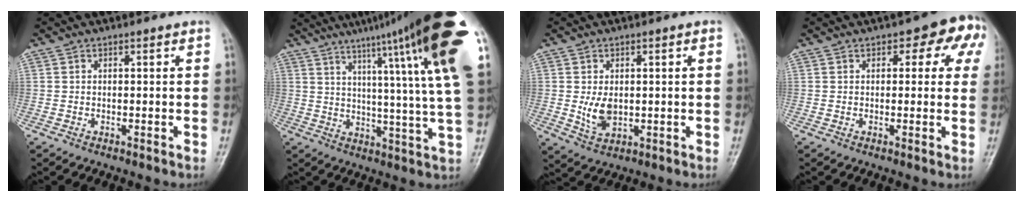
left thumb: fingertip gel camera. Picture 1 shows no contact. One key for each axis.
{"total": 26.2, "fx": 15.5, "fy": 1.6, "fz": 21.0, "tx": -0.270, "ty": -0.055, "tz": 0.209}
{"total": 5.3, "fx": 0.0, "fy": 3.4, "fz": 4.0, "tx": -0.063, "ty": -0.006, "tz": 0.010}
{"total": 8.4, "fx": 3.4, "fy": 4.5, "fz": 6.3, "tx": -0.024, "ty": 0.003, "tz": 0.026}